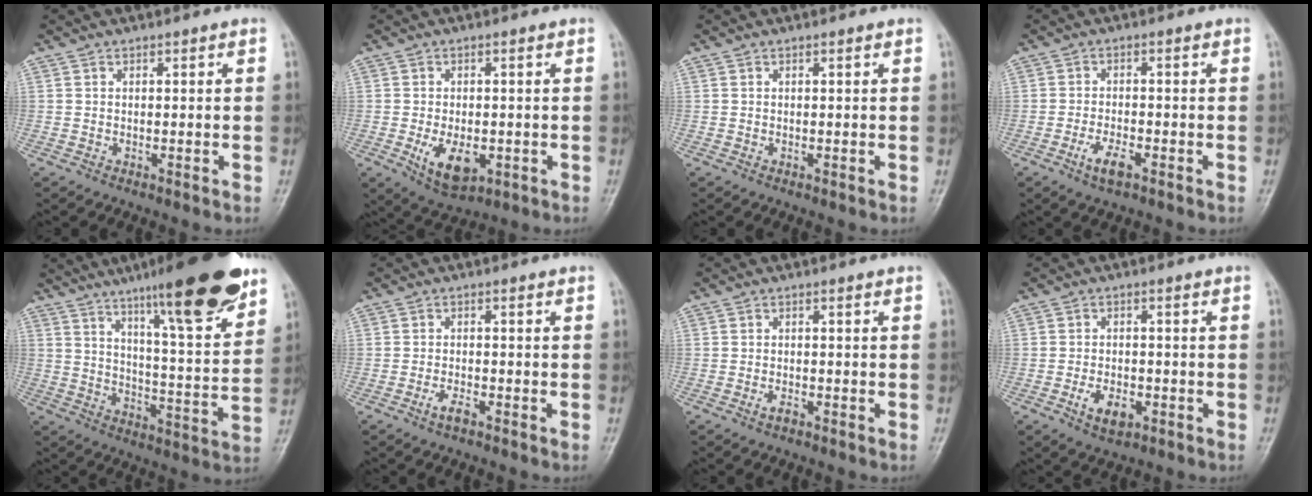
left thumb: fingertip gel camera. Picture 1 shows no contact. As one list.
[{"total": 7.3, "force": [-1.9, 4.2, 5.7], "torque": [-0.086, -0.010, -0.019]}, {"total": 0.0}, {"total": 4.0, "force": [-2.1, 1.5, 3.0], "torque": [-0.062, 0.007, -0.037]}, {"total": 20.8, "force": [13.6, 3.2, 15.4], "torque": [-0.200, -0.063, 0.206]}, {"total": 2.3, "force": [-1.4, 0.7, 1.6], "torque": [-0.036, 0.004, -0.028]}, {"total": 1.3, "force": [-0.7, 0.6, 0.9], "torque": [-0.018, 0.001, -0.014]}, {"total": 4.8, "force": [-2.0, 2.8, 3.3], "torque": [-0.056, 0.003, -0.029]}]